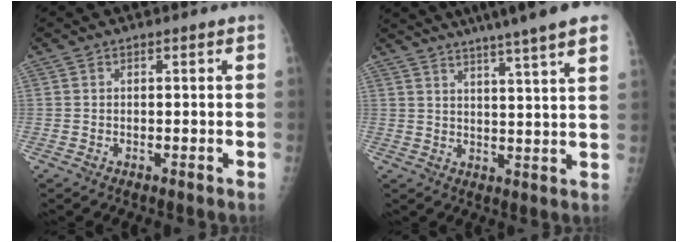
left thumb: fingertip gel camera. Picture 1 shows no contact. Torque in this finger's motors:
{"motor_torque": [2.26, -1.29, 1.60, -1.17, 0.20]}